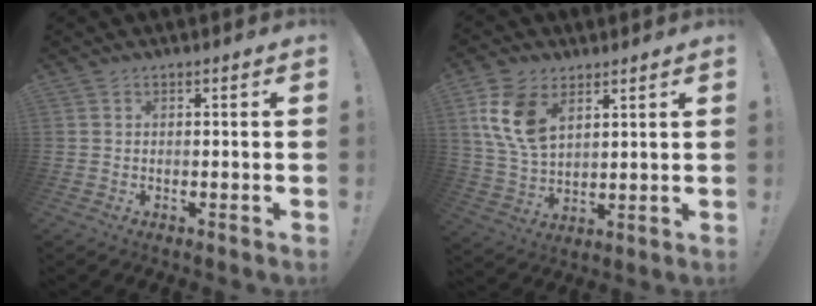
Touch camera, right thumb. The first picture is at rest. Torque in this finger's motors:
{"motor_torque": [1.53, 1.61, 0.11, 0.29, 0.10]}